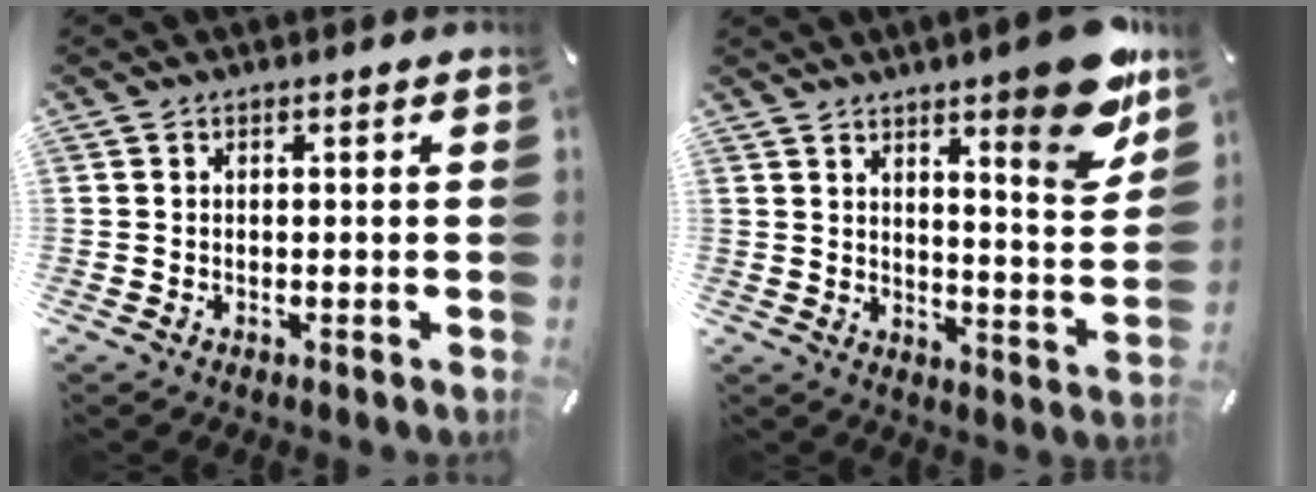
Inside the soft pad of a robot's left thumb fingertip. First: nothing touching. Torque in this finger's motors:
{"motor_torque": [2.40, 1.14, 0.29, -0.36, 0.12]}